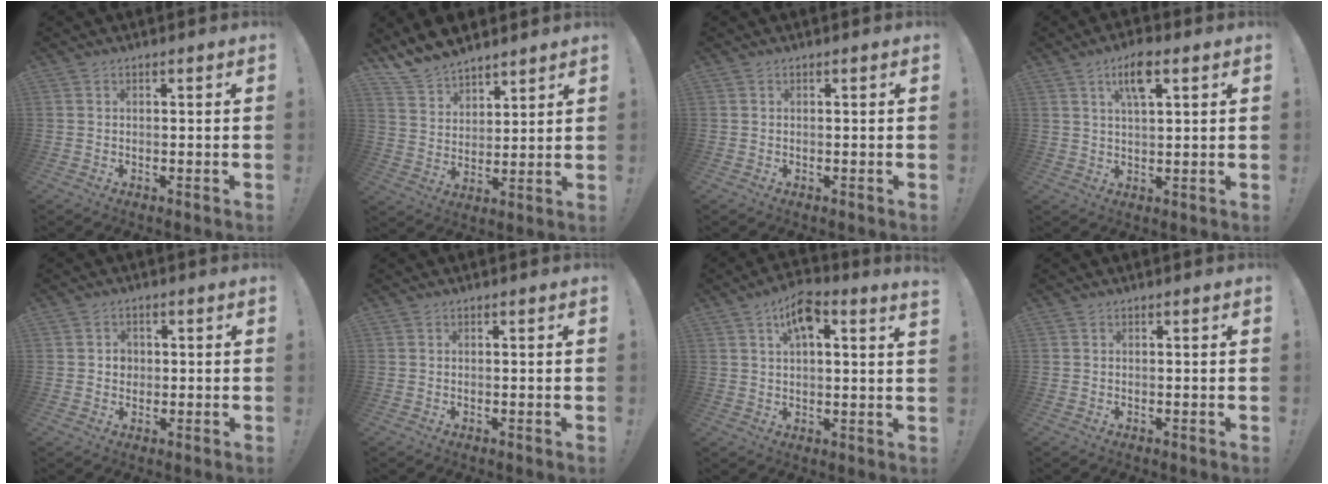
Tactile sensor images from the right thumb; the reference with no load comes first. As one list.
[{"total": 10.2, "force": [9.1, 4.2, 1.4], "torque": [-0.040, -0.073, 0.180]}, {"total": 0.0}, {"total": 8.1, "force": [3.9, 2.7, 6.5], "torque": [-0.108, -0.003, 0.063]}, {"total": 3.2, "force": [0.3, 2.9, 1.2], "torque": [-0.009, -0.002, 0.002]}, {"total": 0.0}, {"total": 7.7, "force": [4.1, 2.5, 6.0], "torque": [-0.097, -0.011, 0.069]}, {"total": 0.0}]